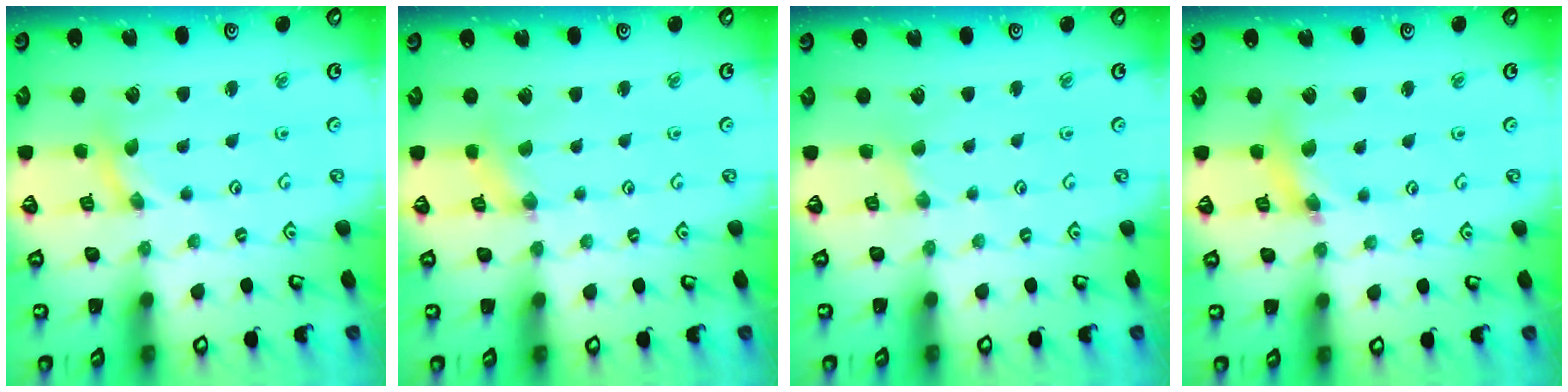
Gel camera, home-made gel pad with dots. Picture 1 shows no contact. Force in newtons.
{"total": 1.5, "press": 1.5, "slide": 0.4}
{"total": 1.0, "press": 1.0, "slide": 0.3}
{"total": 6.9, "press": 6.8, "slide": 0.8}